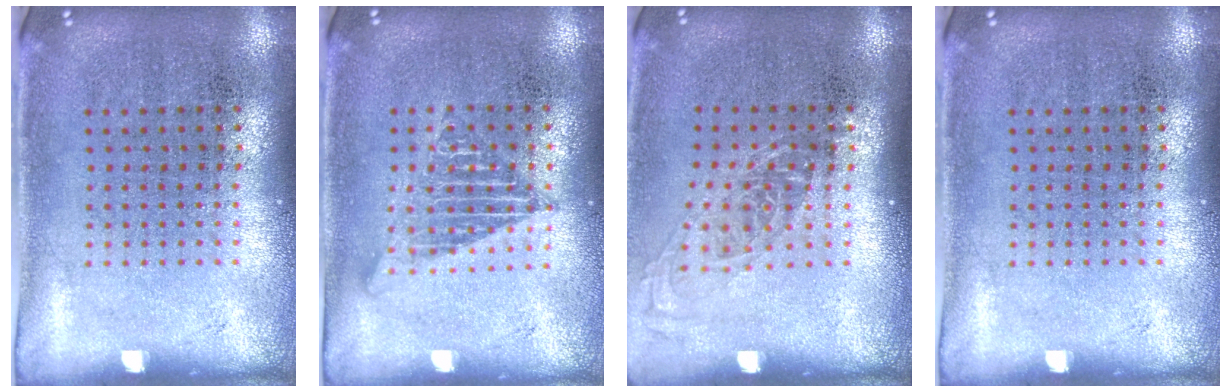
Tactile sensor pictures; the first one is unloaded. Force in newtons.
{"total": 1.2, "press": 1.2, "slide": 0.1}
{"total": 1.3, "press": 1.1, "slide": 0.8}
{"total": 0.0}